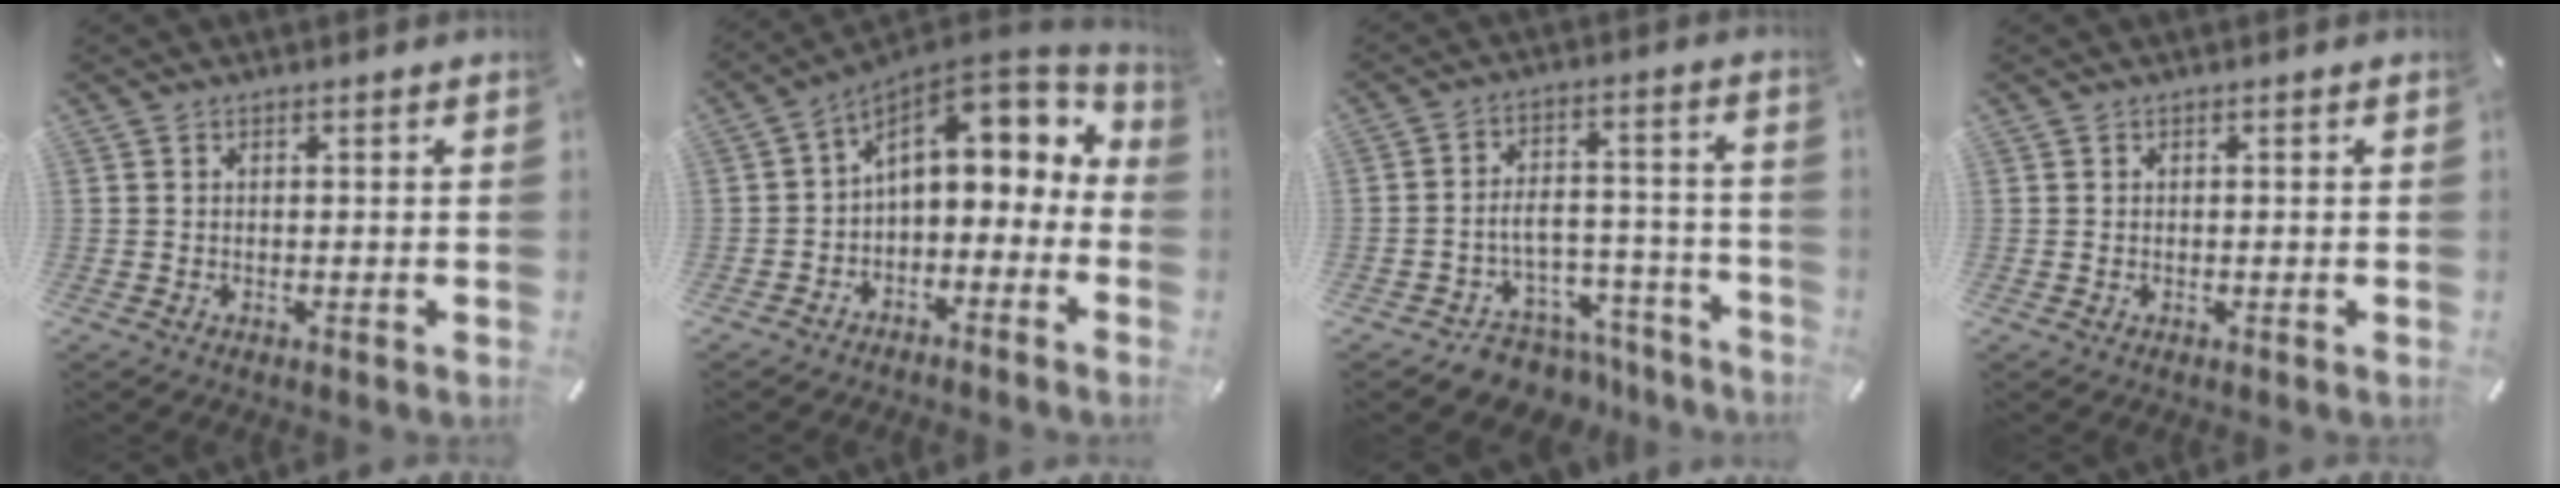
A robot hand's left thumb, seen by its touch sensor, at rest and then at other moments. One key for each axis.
{"total": 11.8, "fx": 4.6, "fy": 7.5, "fz": 7.8, "tx": -0.109, "ty": -0.037, "tz": 0.081}
{"total": 8.0, "fx": -4.6, "fy": 5.9, "fz": 3.0, "tx": -0.046, "ty": 0.028, "tz": -0.073}
{"total": 0.6, "fx": -0.1, "fy": 0.2, "fz": 0.5, "tx": -0.010, "ty": 0.000, "tz": -0.003}